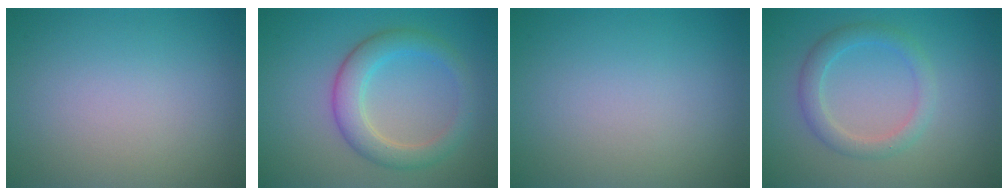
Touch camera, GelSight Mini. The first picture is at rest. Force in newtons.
{"total": 4.0, "press": 4.0, "slide": 0.1}
{"total": 0.0}
{"total": 2.6, "press": 2.6, "slide": 0.1}